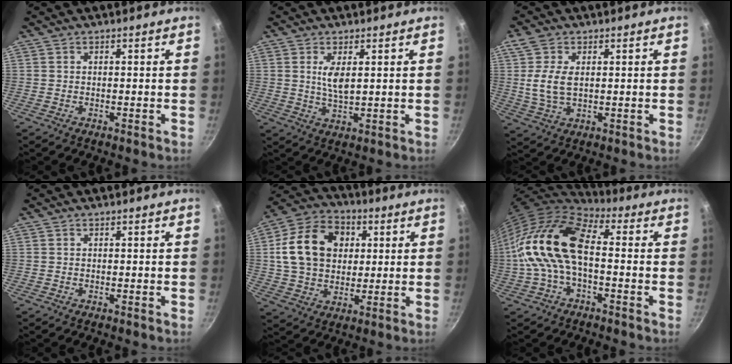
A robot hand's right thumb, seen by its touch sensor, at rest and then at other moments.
{"total": 6.4, "force": [1.6, 2.5, 5.7], "torque": [-0.102, -0.018, 0.034]}
{"total": 7.1, "force": [1.1, 4.1, 5.7], "torque": [-0.121, 0.000, 0.020]}
{"total": 0.0}
{"total": 17.2, "force": [3.4, 13.0, 10.6], "torque": [-0.163, 0.013, 0.052]}
{"total": 16.0, "force": [-0.3, 8.5, 13.5], "torque": [-0.250, 0.029, -0.017]}